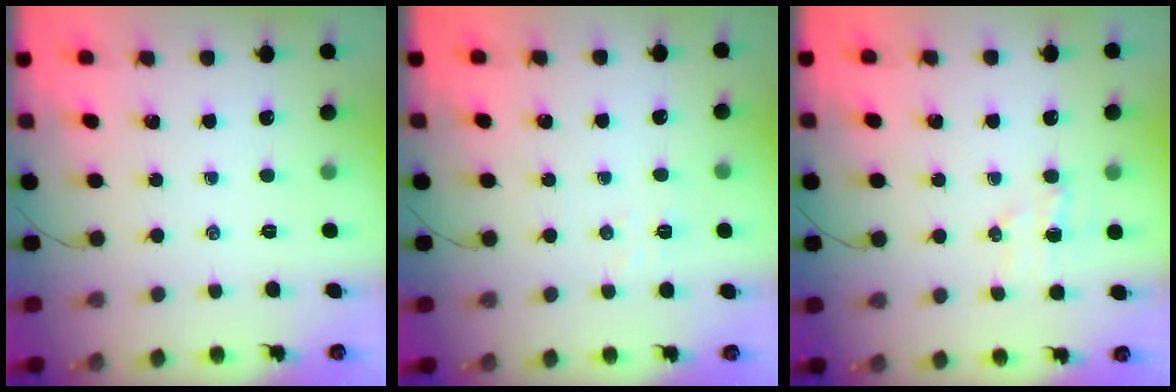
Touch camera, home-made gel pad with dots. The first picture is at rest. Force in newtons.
{"total": 4.1, "press": 4.0, "slide": 0.7}
{"total": 4.3, "press": 4.2, "slide": 1.1}